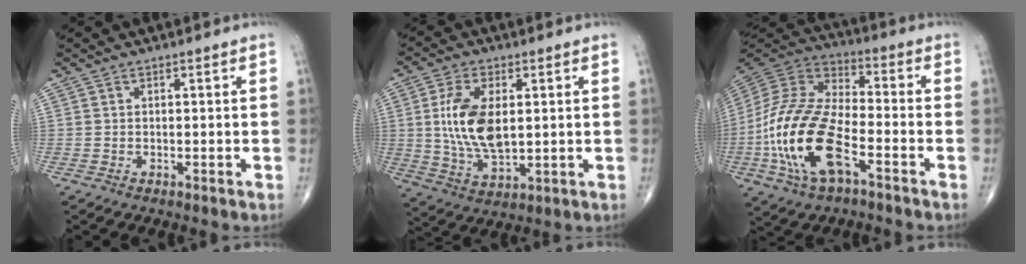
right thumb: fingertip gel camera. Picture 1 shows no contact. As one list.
[{"total": 12.6, "force": [1.7, 6.6, 10.6], "torque": [-0.203, -0.012, 0.039]}, {"total": 20.7, "force": [-7.3, 9.6, 16.8], "torque": [-0.349, 0.030, -0.136]}]